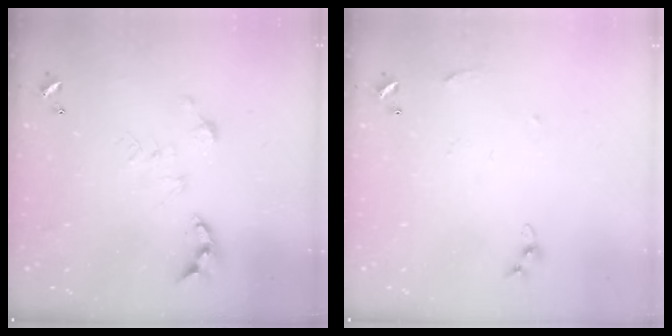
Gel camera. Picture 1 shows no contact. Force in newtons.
{"total": 5.1, "press": 5.0, "slide": 0.6}